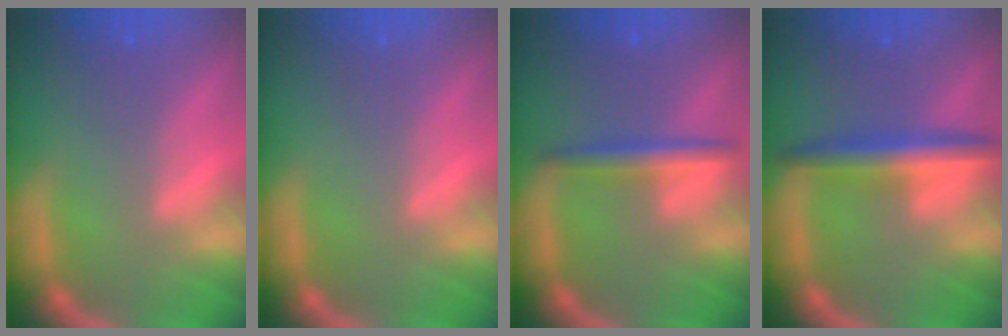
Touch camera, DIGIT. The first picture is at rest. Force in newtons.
{"total": 0.0}
{"total": 3.0}
{"total": 4.5}